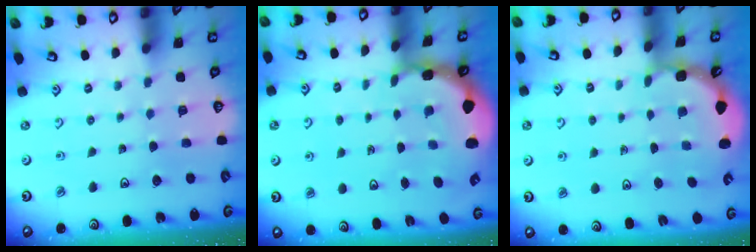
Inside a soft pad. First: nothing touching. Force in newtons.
{"total": 2.2, "press": 2.0, "slide": 1.0}
{"total": 2.0, "press": 1.8, "slide": 0.9}